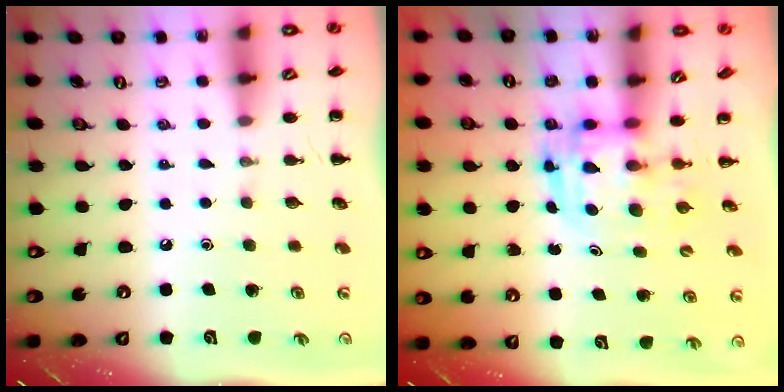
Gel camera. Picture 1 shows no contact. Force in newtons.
{"total": 3.3, "press": 3.2, "slide": 0.7}